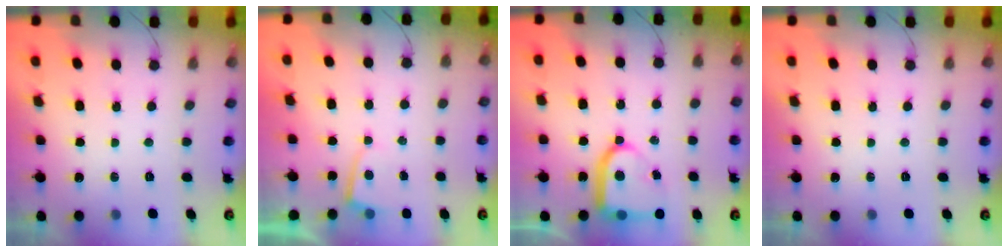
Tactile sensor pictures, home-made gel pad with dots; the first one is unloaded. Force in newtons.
{"total": 2.3, "press": 2.3, "slide": 0.2}
{"total": 14.2, "press": 14.2, "slide": 1.2}
{"total": 0.0}